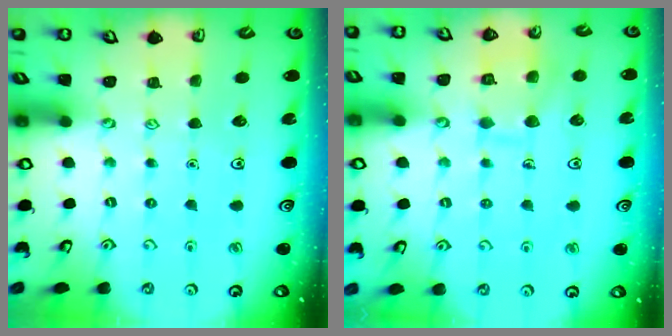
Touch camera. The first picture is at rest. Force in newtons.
{"total": 9.9, "press": 9.8, "slide": 0.9}